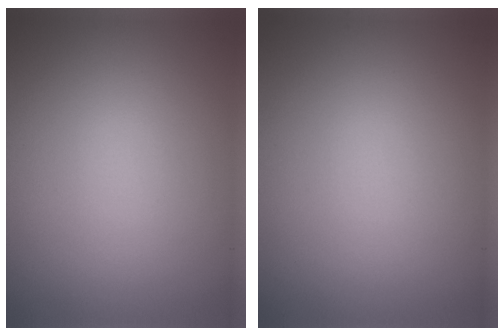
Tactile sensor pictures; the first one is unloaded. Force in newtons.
{"total": 0.0}